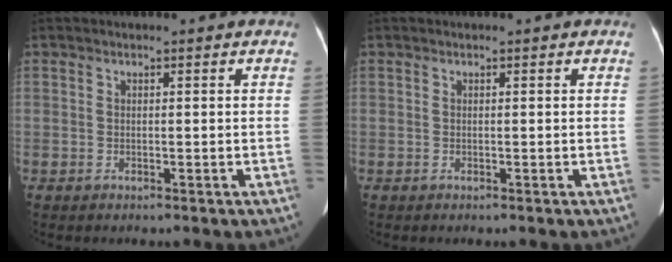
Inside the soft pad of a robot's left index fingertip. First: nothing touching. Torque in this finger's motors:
{"motor_torque": [0.02, -0.01, 0.06, 0.00]}